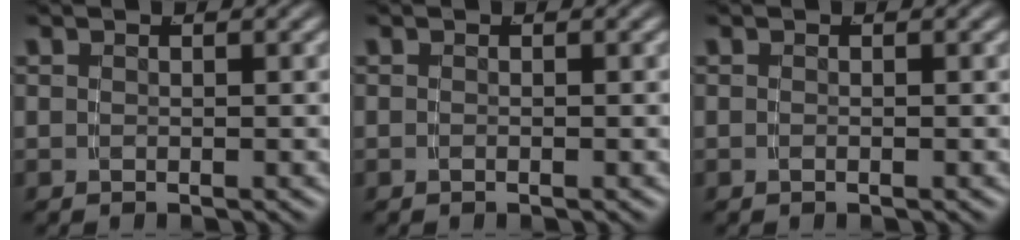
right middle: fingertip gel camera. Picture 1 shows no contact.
{"total": 0.0}
{"total": 0.0}